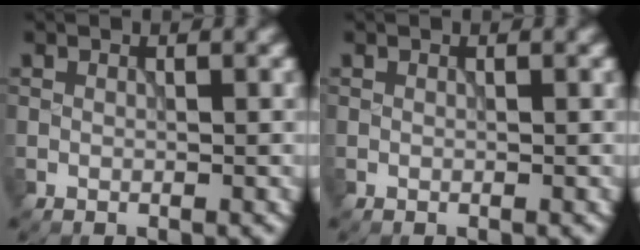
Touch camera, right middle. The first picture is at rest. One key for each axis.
{"total": 0.0}